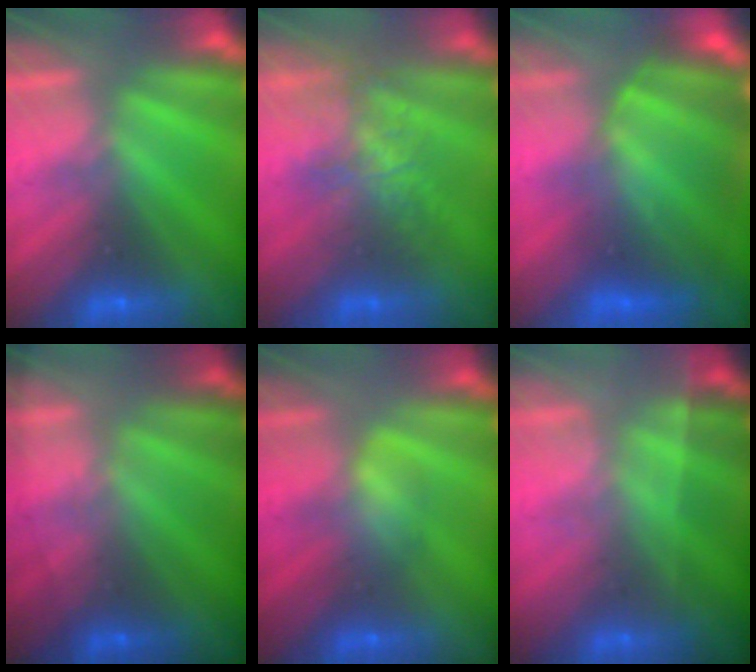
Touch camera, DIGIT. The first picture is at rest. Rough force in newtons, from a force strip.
{"total": 4.0}
{"total": 7.8}
{"total": 1.8}
{"total": 2.8}
{"total": 1.8}